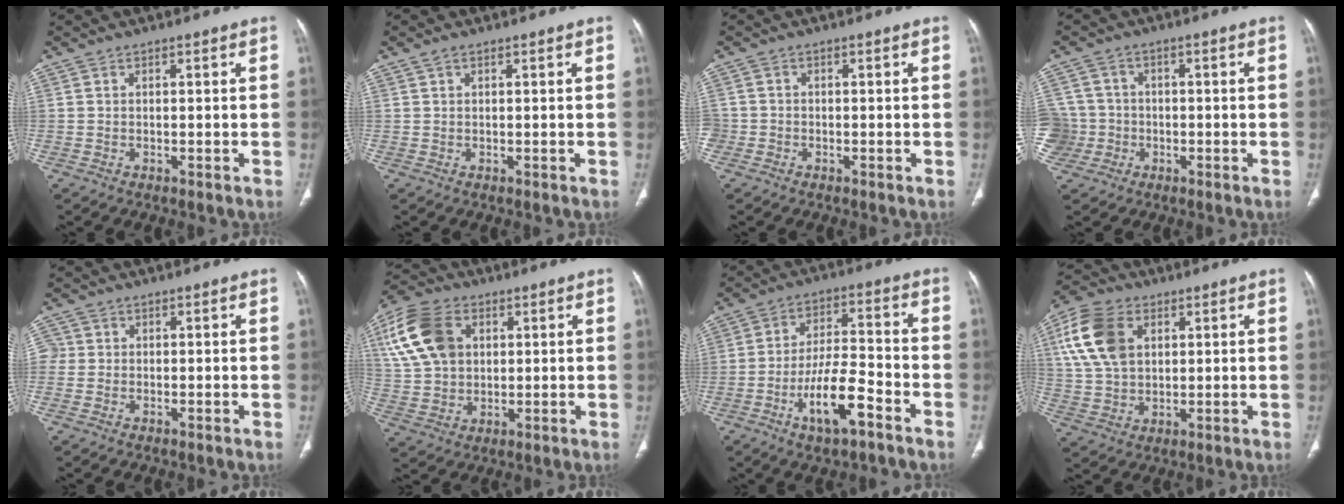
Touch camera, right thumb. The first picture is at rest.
{"total": 0.8, "force": [0.5, 0.4, 0.5], "torque": [-0.012, 0.006, 0.009]}
{"total": 2.6, "force": [-1.2, 2.2, 0.4], "torque": [-0.008, 0.012, -0.028]}
{"total": 8.9, "force": [-2.0, 8.6, 1.5], "torque": [-0.034, 0.031, -0.030]}
{"total": 2.1, "force": [0.1, 2.0, 0.5], "torque": [0.002, 0.006, 0.000]}
{"total": 14.7, "force": [4.6, 10.4, 9.4], "torque": [-0.180, 0.006, 0.088]}
{"total": 11.3, "force": [-5.8, 3.7, 9.0], "torque": [-0.163, 0.035, -0.101]}
{"total": 13.4, "force": [4.2, 9.0, 8.9], "torque": [-0.171, 0.003, 0.082]}